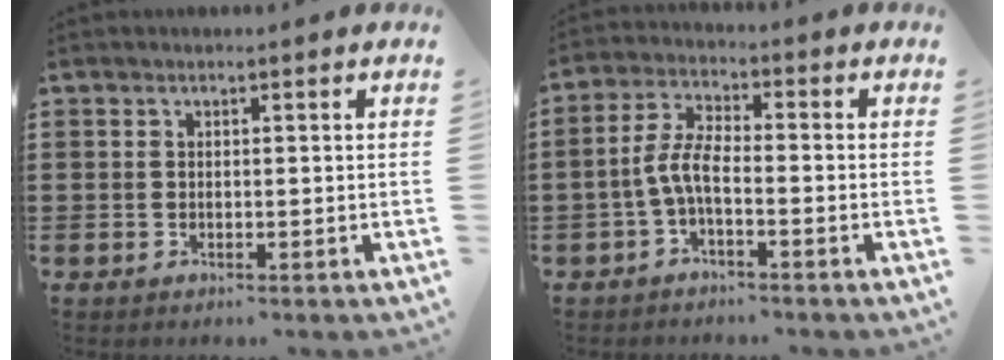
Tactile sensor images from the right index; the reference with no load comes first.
{"total": 5.3, "force": [-2.0, 1.5, 4.7], "torque": [-0.111, -0.004, -0.045]}